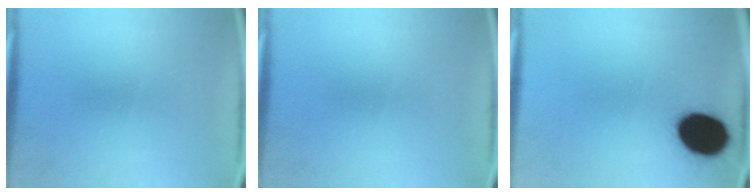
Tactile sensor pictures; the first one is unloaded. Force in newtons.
{"total": 0.0}
{"total": 15.2}